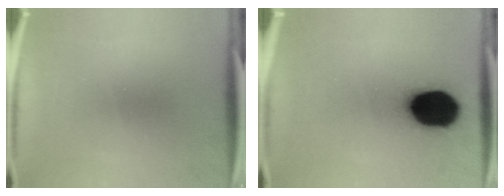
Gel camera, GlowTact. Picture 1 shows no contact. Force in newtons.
{"total": 18.9}